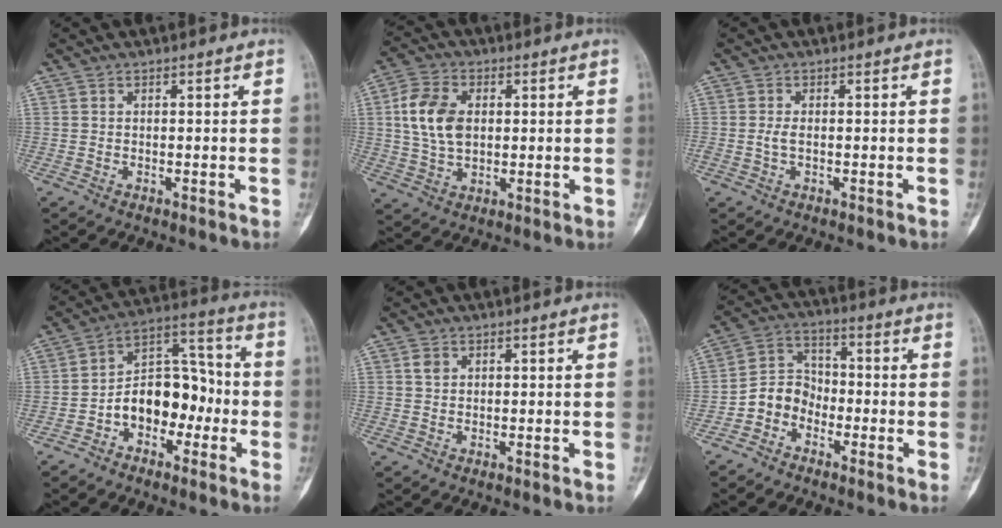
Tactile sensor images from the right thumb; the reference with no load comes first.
{"total": 10.5, "force": [1.6, 6.9, 7.7], "torque": [-0.147, 0.004, 0.033]}
{"total": 1.7, "force": [-0.2, 0.8, 1.4], "torque": [-0.034, 0.000, -0.002]}
{"total": 12.9, "force": [-3.4, 8.6, 9.0], "torque": [-0.108, 0.057, -0.065]}
{"total": 0.9, "force": [0.3, 0.7, 0.5], "torque": [-0.003, 0.001, 0.004]}
{"total": 7.0, "force": [-3.2, 5.7, 2.5], "torque": [-0.024, 0.041, -0.072]}